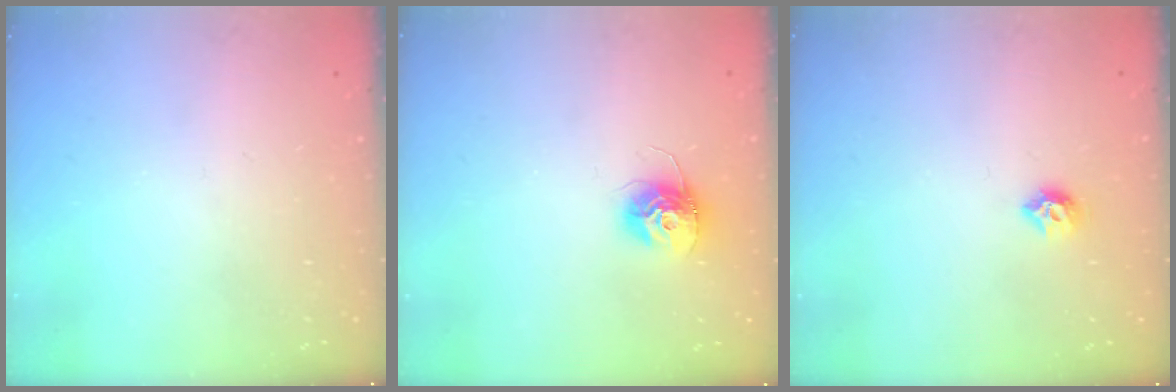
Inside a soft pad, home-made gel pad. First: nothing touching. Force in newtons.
{"total": 11.2, "press": 11.2, "slide": 0.7}
{"total": 6.6, "press": 6.6, "slide": 0.4}